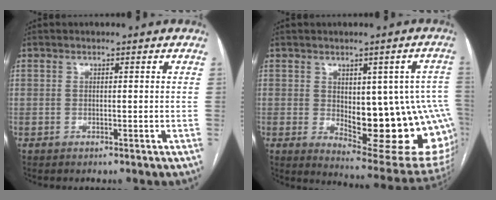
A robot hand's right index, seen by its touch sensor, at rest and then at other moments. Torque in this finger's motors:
{"motor_torque": [1.48, -0.66, 0.51, 0.07]}